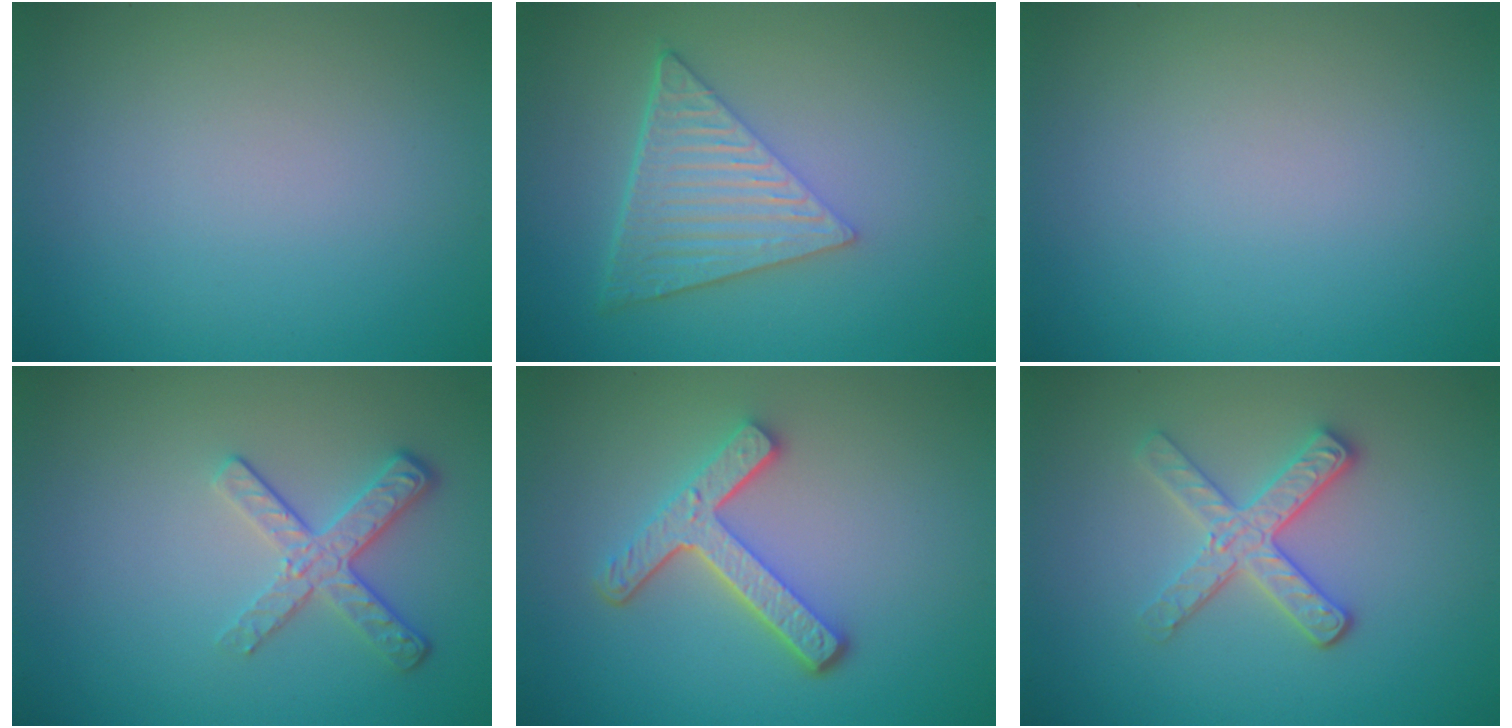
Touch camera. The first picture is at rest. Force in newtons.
{"total": 6.4, "press": 4.3, "slide": 4.7}
{"total": 0.0}
{"total": 3.0, "press": 2.3, "slide": 1.9}
{"total": 4.6, "press": 3.4, "slide": 3.0}
{"total": 3.4, "press": 3.0, "slide": 1.6}